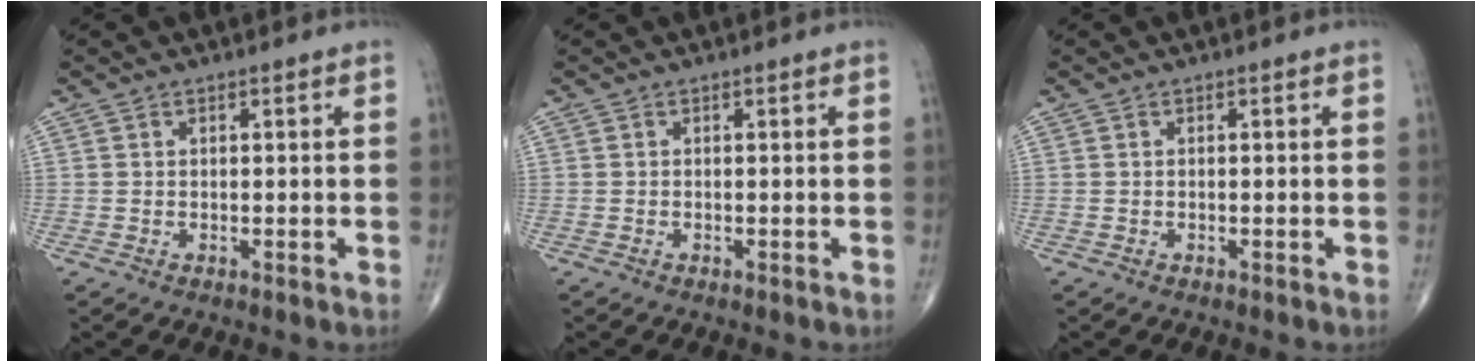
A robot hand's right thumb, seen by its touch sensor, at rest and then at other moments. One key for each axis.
{"total": 0.0}
{"total": 0.0}